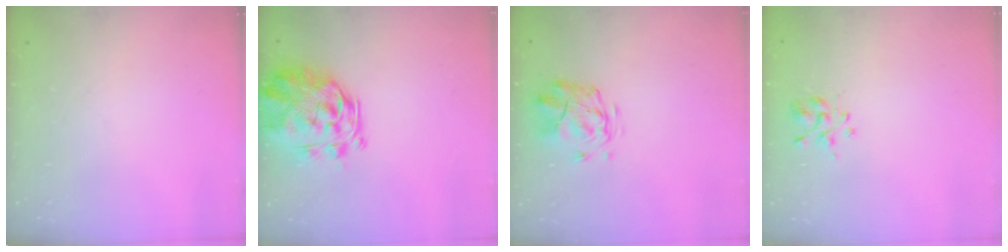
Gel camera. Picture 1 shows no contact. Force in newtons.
{"total": 3.6, "press": 3.3, "slide": 1.6}
{"total": 2.8, "press": 2.4, "slide": 1.3}
{"total": 2.4, "press": 2.1, "slide": 1.2}